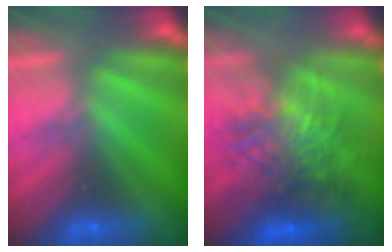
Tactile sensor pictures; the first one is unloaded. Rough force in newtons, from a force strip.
{"total": 7.0}